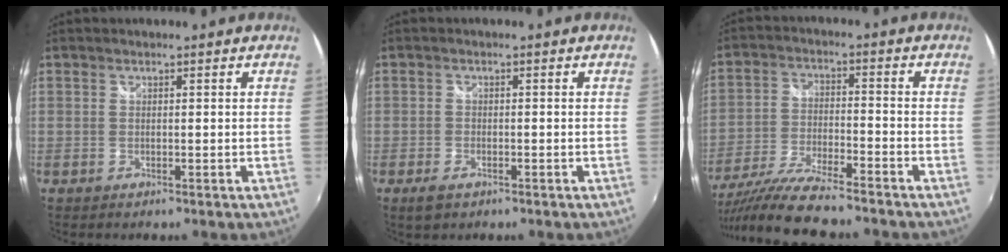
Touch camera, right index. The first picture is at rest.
{"total": 3.1, "force": [-2.0, 1.6, 1.8], "torque": [-0.040, -0.006, -0.033]}
{"total": 14.1, "force": [-12.3, 1.0, 6.7], "torque": [-0.144, -0.028, -0.223]}